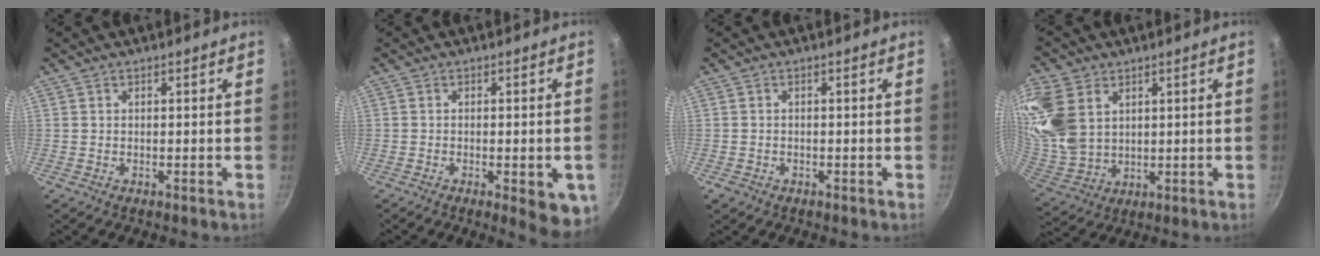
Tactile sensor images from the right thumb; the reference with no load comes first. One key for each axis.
{"total": 7.6, "fx": -2.5, "fy": 2.3, "fz": 6.8, "tx": -0.065, "ty": 0.003, "tz": -0.029}
{"total": 1.1, "fx": -0.6, "fy": 0.8, "fz": 0.3, "tx": -0.010, "ty": 0.002, "tz": -0.006}
{"total": 16.6, "fx": 6.2, "fy": 11.8, "fz": 9.8, "tx": -0.217, "ty": -0.015, "tz": 0.140}